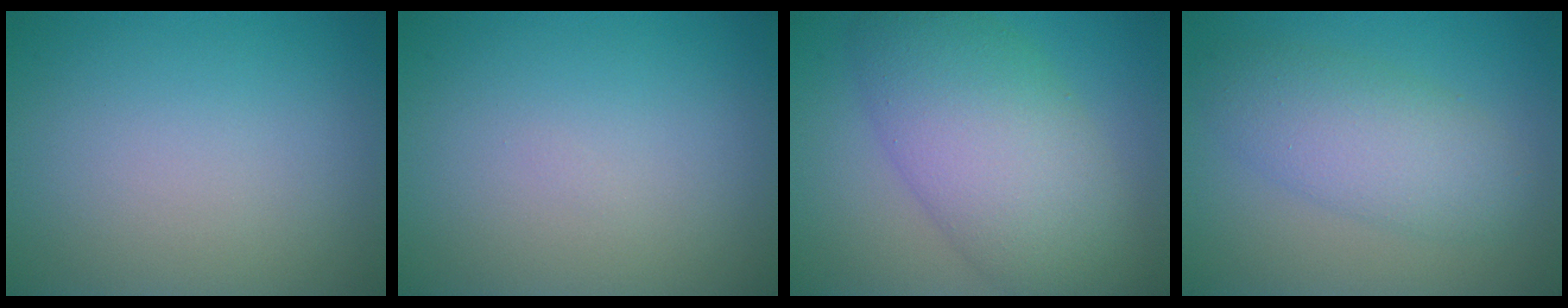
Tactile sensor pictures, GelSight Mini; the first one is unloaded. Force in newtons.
{"total": 0.0}
{"total": 9.2, "press": 9.2, "slide": 0.3}
{"total": 4.8, "press": 4.8, "slide": 0.0}